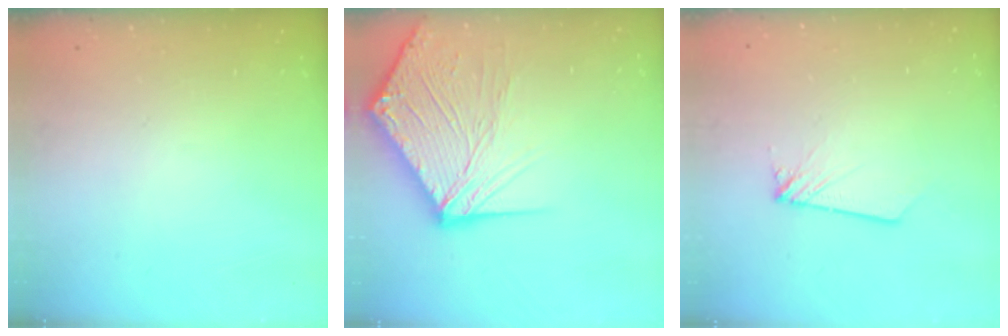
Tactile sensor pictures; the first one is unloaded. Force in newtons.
{"total": 16.8, "press": 16.7, "slide": 2.3}
{"total": 1.9, "press": 1.9, "slide": 0.2}